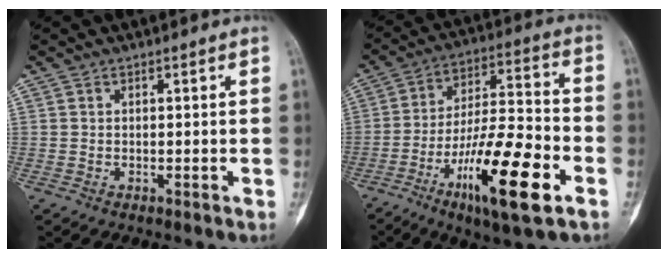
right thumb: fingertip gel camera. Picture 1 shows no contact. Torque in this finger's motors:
{"motor_torque": [0.48, 0.63, 1.89, -0.89, 0.28]}